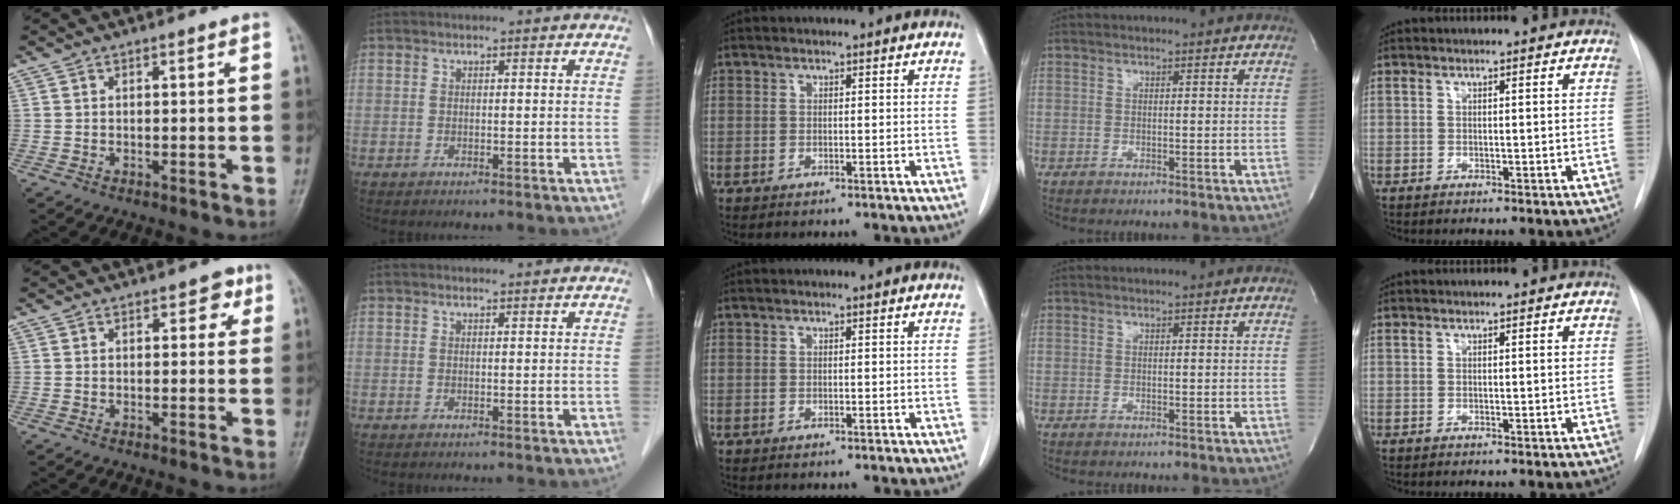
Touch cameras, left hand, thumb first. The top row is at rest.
{"thumb": {"total": 2.7, "force": [1.2, 1.7, 1.7], "torque": [0.000, 0.000, 0.010]}, "index": {"total": 1.1, "force": [1.1, 0.1, 0.2], "torque": [-0.009, 0.006, 0.017]}}